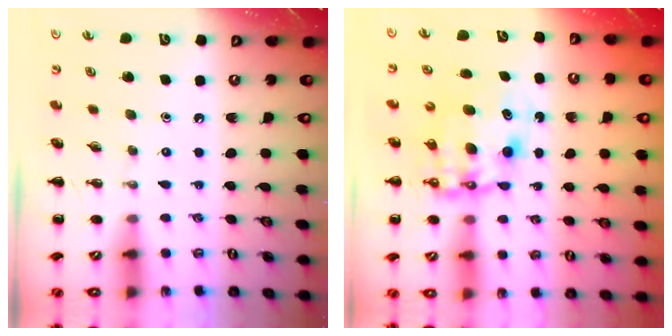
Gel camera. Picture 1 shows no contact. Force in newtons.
{"total": 9.2, "press": 9.0, "slide": 2.2}